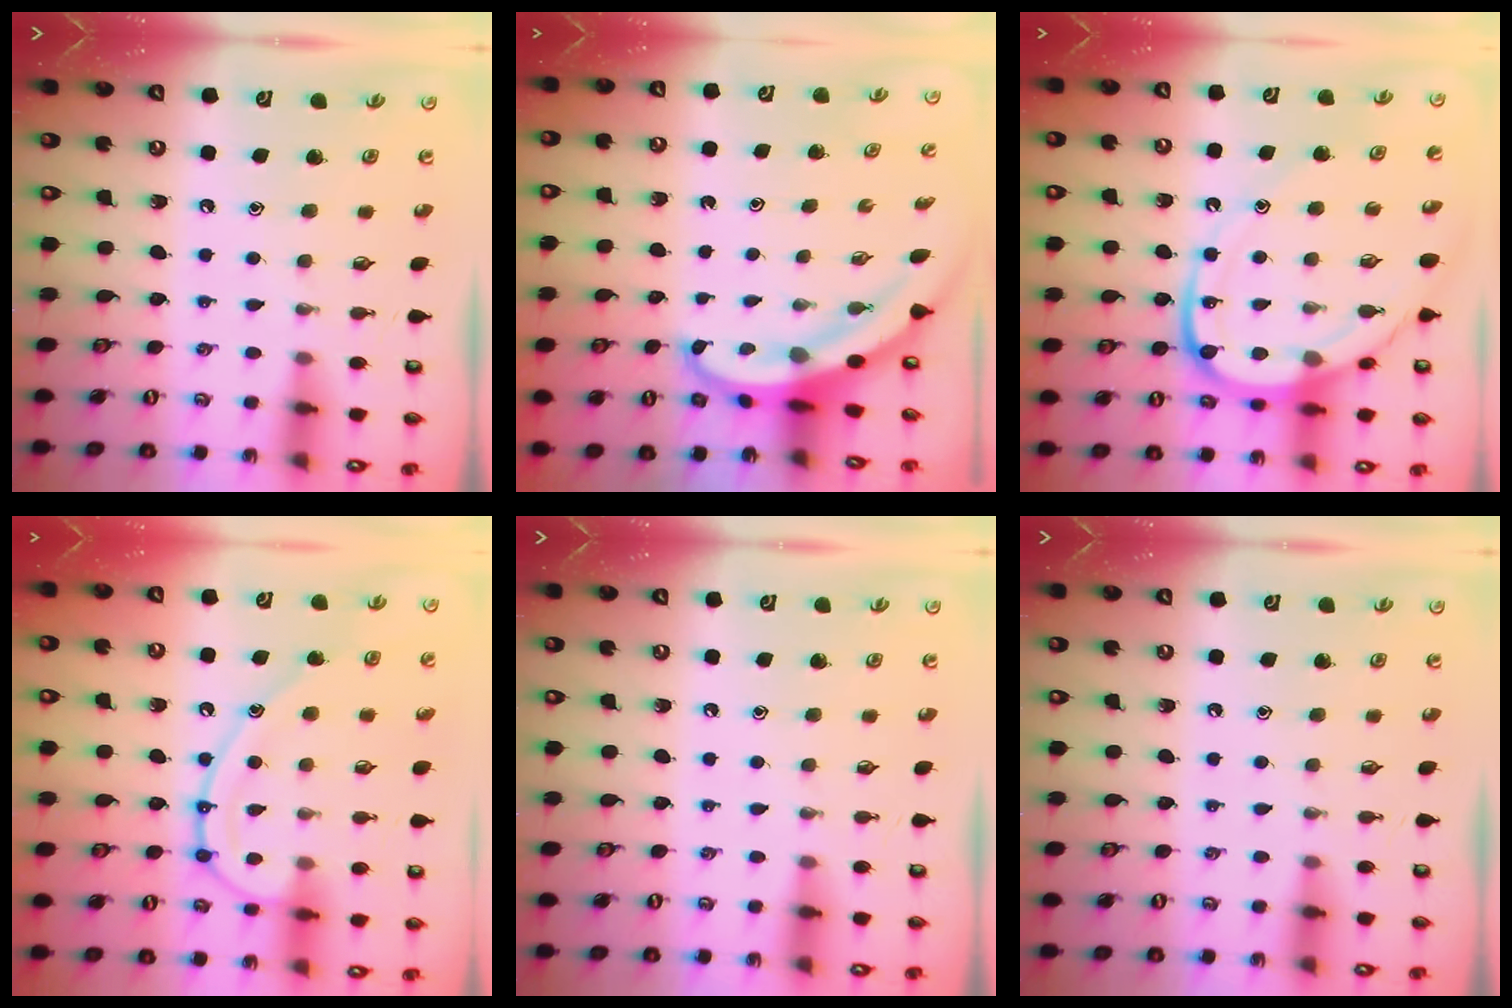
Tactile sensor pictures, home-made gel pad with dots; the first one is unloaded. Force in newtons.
{"total": 6.2, "press": 6.1, "slide": 0.6}
{"total": 16.3, "press": 16.2, "slide": 1.8}
{"total": 13.7, "press": 13.6, "slide": 1.5}
{"total": 0.0}
{"total": 0.0}